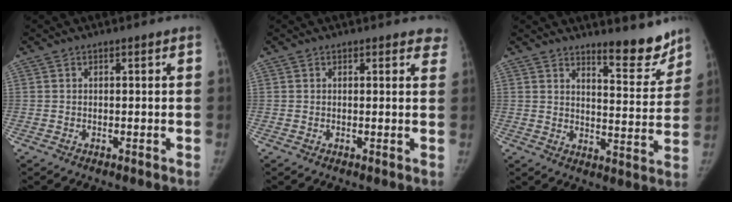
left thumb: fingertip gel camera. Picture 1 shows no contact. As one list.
[{"total": 3.2, "force": [2.8, 1.4, 0.8], "torque": [0.022, -0.010, 0.013]}, {"total": 9.2, "force": [7.8, 2.3, 4.5], "torque": [-0.027, -0.069, 0.115]}]